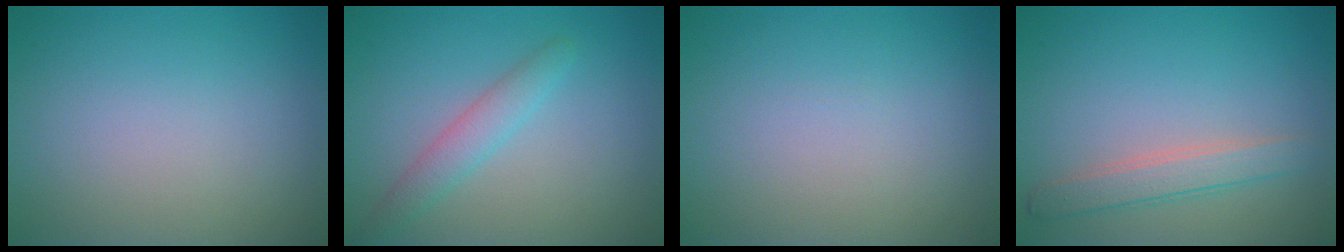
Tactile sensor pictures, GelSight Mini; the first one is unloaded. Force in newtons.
{"total": 2.4, "press": 2.4, "slide": 0.2}
{"total": 0.0}
{"total": 2.5, "press": 2.4, "slide": 0.1}